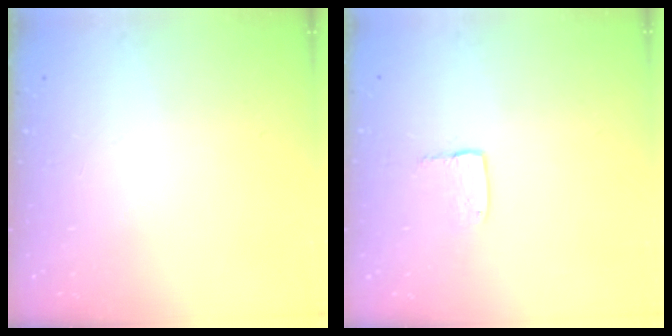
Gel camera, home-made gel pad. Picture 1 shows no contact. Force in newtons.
{"total": 3.4, "press": 3.4, "slide": 0.2}